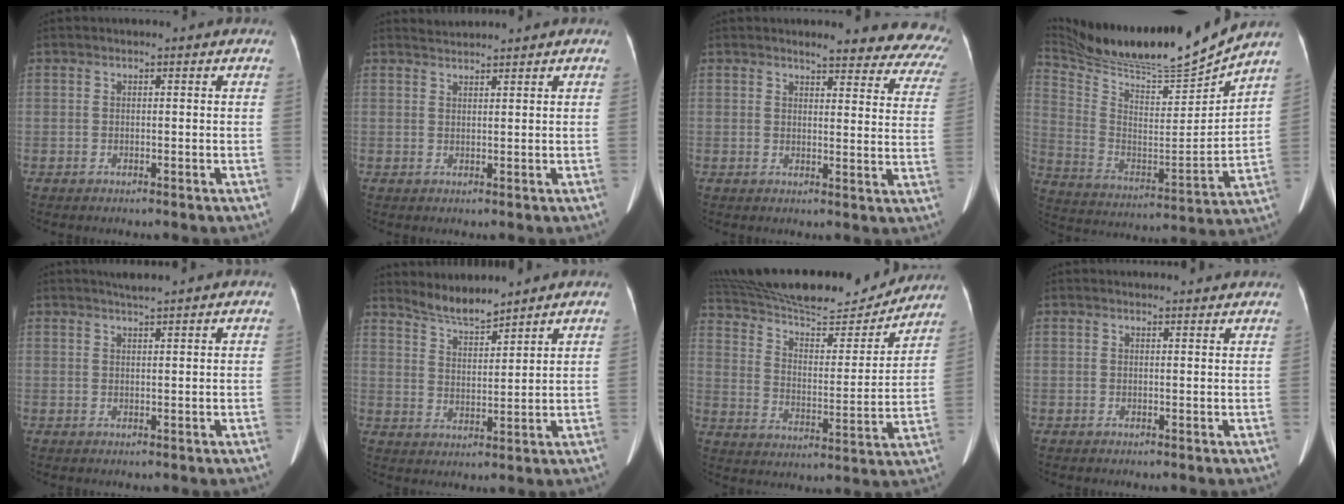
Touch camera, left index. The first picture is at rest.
{"total": 2.1, "force": [2.1, -0.2, -0.2], "torque": [-0.003, 0.015, 0.046]}
{"total": 15.7, "force": [14.6, 3.4, 4.5], "torque": [-0.009, -0.053, 0.134]}
{"total": 20.1, "force": [18.8, -0.5, 7.0], "torque": [-0.148, -0.048, 0.318]}
{"total": 2.2, "force": [1.9, -0.5, 0.9], "torque": [-0.012, 0.006, 0.036]}
{"total": 5.2, "force": [5.1, 0.2, 0.9], "torque": [-0.025, 0.001, 0.102]}
{"total": 25.2, "force": [23.1, 4.5, 9.1], "torque": [-0.167, -0.012, 0.337]}
{"total": 4.8, "force": [4.6, 1.0, 0.8], "torque": [-0.005, 0.023, 0.049]}